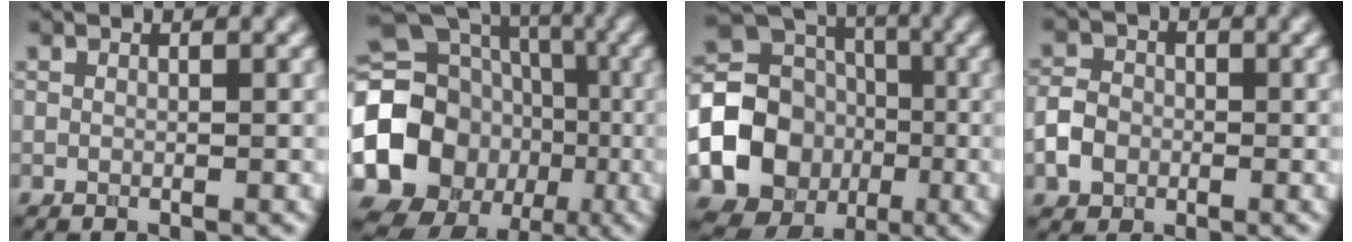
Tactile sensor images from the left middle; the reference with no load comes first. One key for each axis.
{"total": 19.1, "fx": -3.3, "fy": 17.0, "fz": 8.1, "tx": -0.167, "ty": -0.004, "tz": -0.095}
{"total": 18.9, "fx": -4.7, "fy": 17.1, "fz": 6.5, "tx": -0.150, "ty": -0.027, "tz": -0.109}
{"total": 2.9, "fx": -0.9, "fy": 2.4, "fz": 1.3, "tx": -0.026, "ty": 0.003, "tz": -0.022}